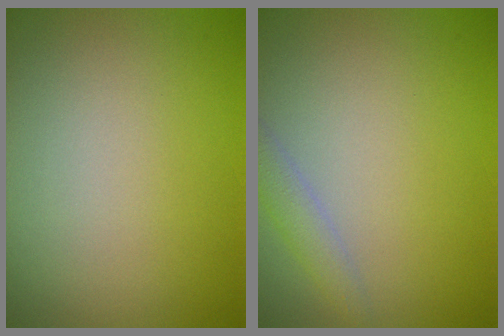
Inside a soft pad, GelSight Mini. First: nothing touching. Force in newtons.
{"total": 1.8, "press": 1.8, "slide": 0.1}